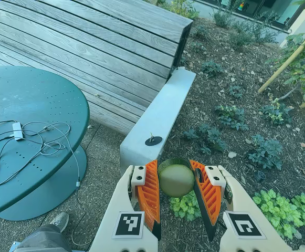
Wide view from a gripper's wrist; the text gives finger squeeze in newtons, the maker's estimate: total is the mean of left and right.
{"total": 11.3, "left": 11.1, "right": 11.6}